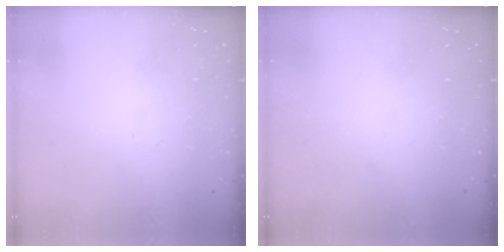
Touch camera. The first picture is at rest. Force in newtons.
{"total": 0.0}